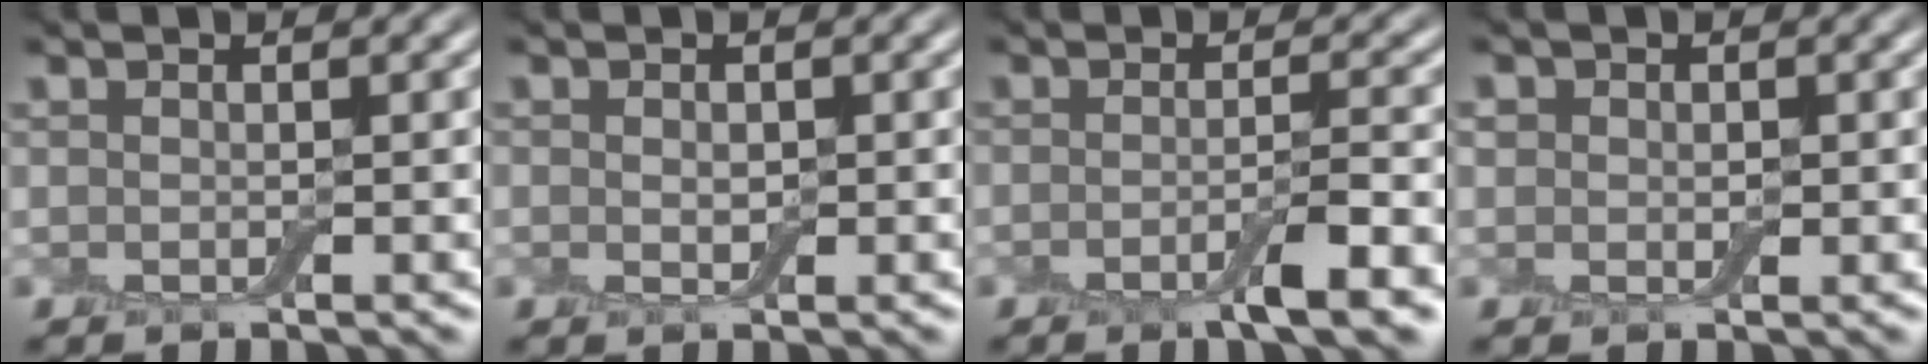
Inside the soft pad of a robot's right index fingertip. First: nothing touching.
{"total": 0.8, "force": [-0.1, 0.5, 0.6], "torque": [-0.010, -0.002, 0.003]}
{"total": 3.4, "force": [-1.8, 0.4, 2.9], "torque": [-0.045, 0.000, -0.032]}
{"total": 1.0, "force": [0.1, 0.9, 0.2], "torque": [-0.003, -0.002, 0.003]}